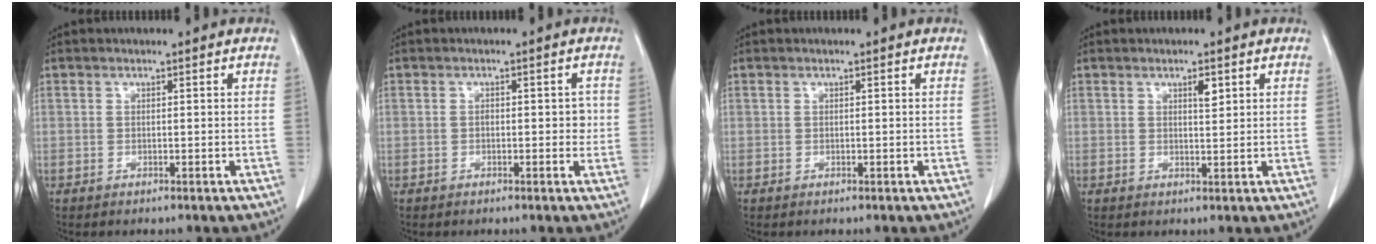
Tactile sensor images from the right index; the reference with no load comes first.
{"total": 2.5, "force": [-0.1, 1.4, 2.1], "torque": [-0.025, 0.006, -0.002]}
{"total": 0.0}
{"total": 2.0, "force": [1.0, 0.5, 1.6], "torque": [-0.026, -0.004, 0.016]}